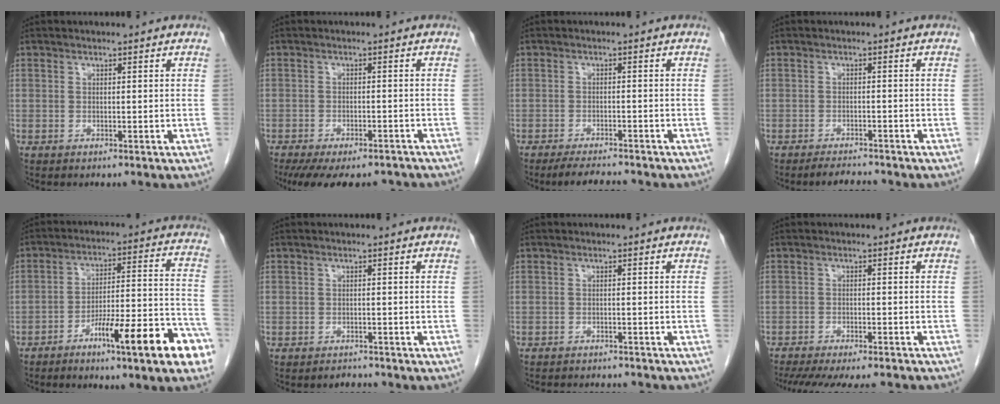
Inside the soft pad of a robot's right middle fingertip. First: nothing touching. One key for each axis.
{"total": 14.0, "fx": -11.5, "fy": 4.9, "fz": 6.3, "tx": -0.133, "ty": -0.013, "tz": -0.150}
{"total": 5.0, "fx": -4.6, "fy": 0.5, "fz": 2.0, "tx": -0.036, "ty": -0.015, "tz": -0.074}
{"total": 2.6, "fx": -2.5, "fy": 0.3, "fz": 0.7, "tx": -0.018, "ty": -0.010, "tz": -0.039}
{"total": 15.7, "fx": -8.5, "fy": 1.1, "fz": 13.2, "tx": -0.163, "ty": 0.013, "tz": -0.119}
{"total": 1.3, "fx": -1.2, "fy": 0.2, "fz": -0.3, "tx": 0.000, "ty": -0.005, "tz": -0.017}
{"total": 7.1, "fx": -6.7, "fy": 1.5, "fz": 1.8, "tx": -0.025, "ty": -0.005, "tz": -0.086}
{"total": 16.4, "fx": -14.3, "fy": 2.9, "fz": 7.3, "tx": -0.147, "ty": -0.028, "tz": -0.192}